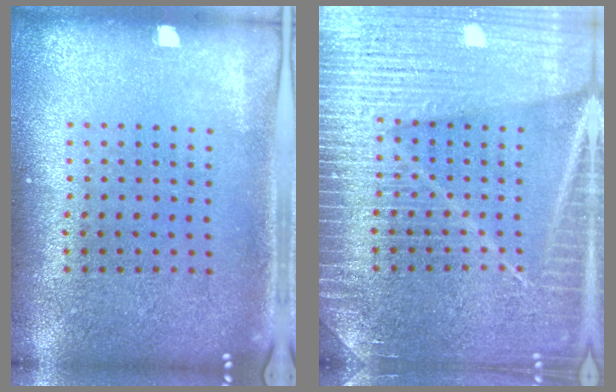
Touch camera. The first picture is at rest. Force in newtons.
{"total": 6.8, "press": 6.7, "slide": 0.9}